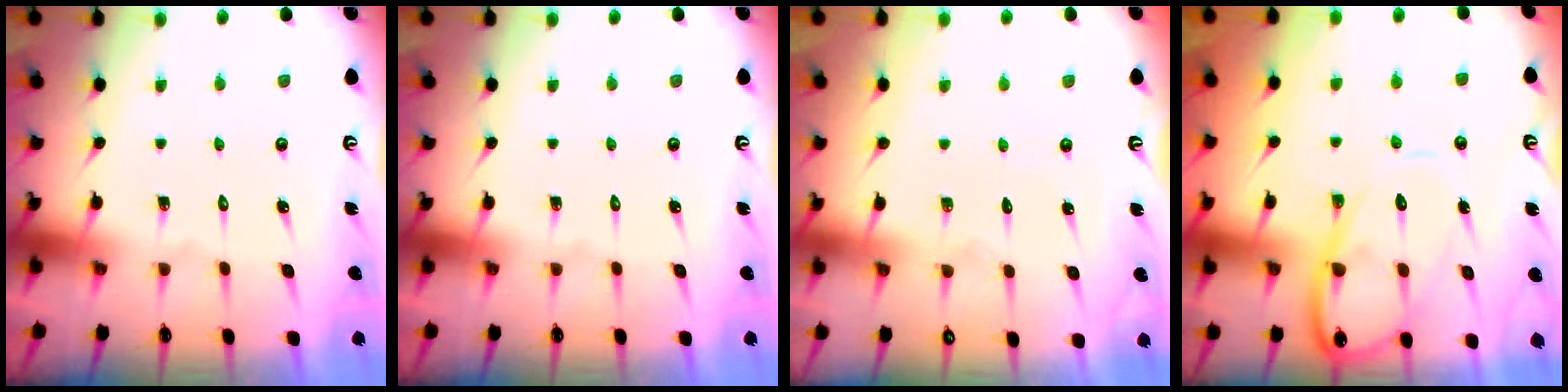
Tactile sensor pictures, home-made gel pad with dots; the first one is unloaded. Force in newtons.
{"total": 0.0}
{"total": 2.3, "press": 2.3, "slide": 0.3}
{"total": 11.9, "press": 11.9, "slide": 1.2}